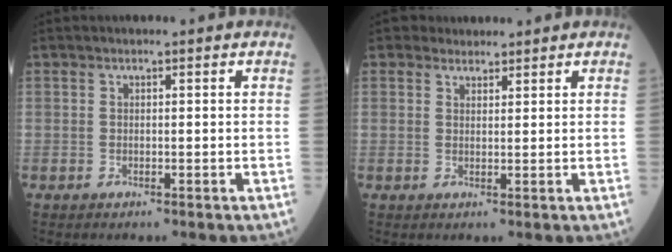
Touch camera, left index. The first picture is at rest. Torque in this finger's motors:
{"motor_torque": [0.88, -1.26, 0.07, 0.03]}